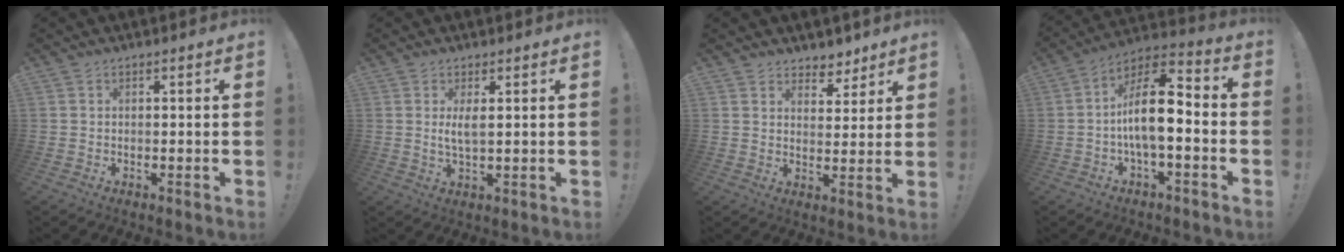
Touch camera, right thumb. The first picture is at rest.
{"total": 3.7, "force": [1.0, 0.9, 3.4], "torque": [-0.061, -0.006, 0.016]}
{"total": 5.8, "force": [4.7, 3.3, 0.7], "torque": [0.003, -0.044, 0.087]}
{"total": 14.1, "force": [-1.6, 5.8, 12.7], "torque": [-0.221, 0.016, -0.025]}